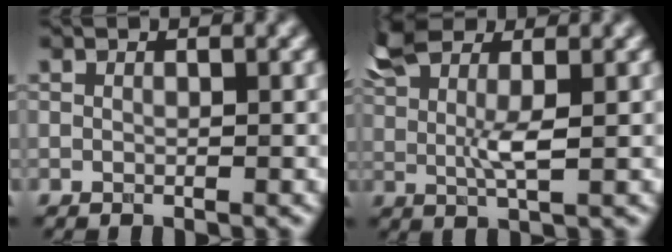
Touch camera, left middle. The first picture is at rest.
{"total": 4.9, "force": [2.4, 1.7, 3.9], "torque": [-0.091, 0.003, 0.046]}